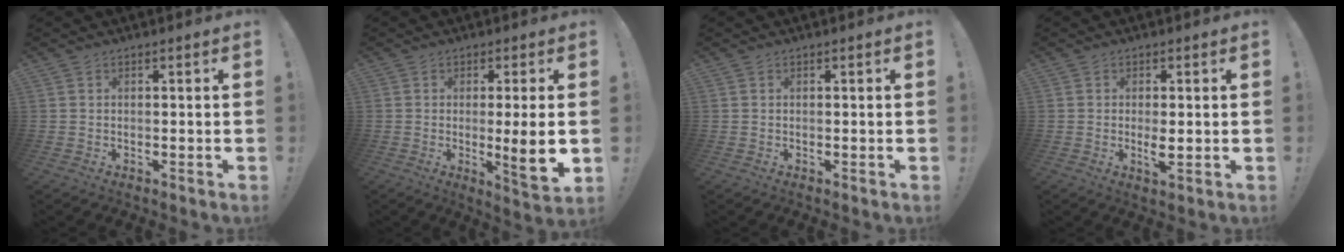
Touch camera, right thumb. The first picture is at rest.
{"total": 9.3, "force": [-0.7, 0.5, 9.3], "torque": [-0.129, -0.013, -0.012]}
{"total": 0.0}
{"total": 3.5, "force": [-0.1, 1.1, 3.4], "torque": [-0.057, -0.007, -0.003]}